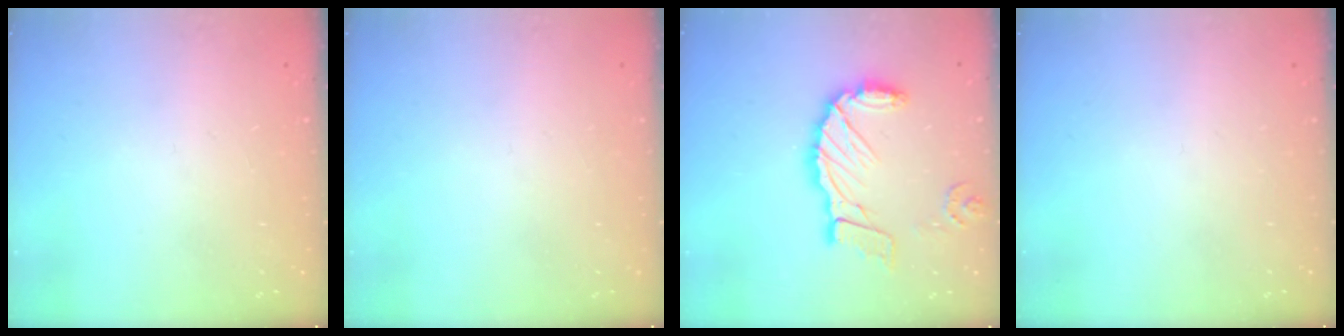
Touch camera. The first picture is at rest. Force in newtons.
{"total": 0.0}
{"total": 14.4, "press": 14.2, "slide": 2.3}
{"total": 0.0}